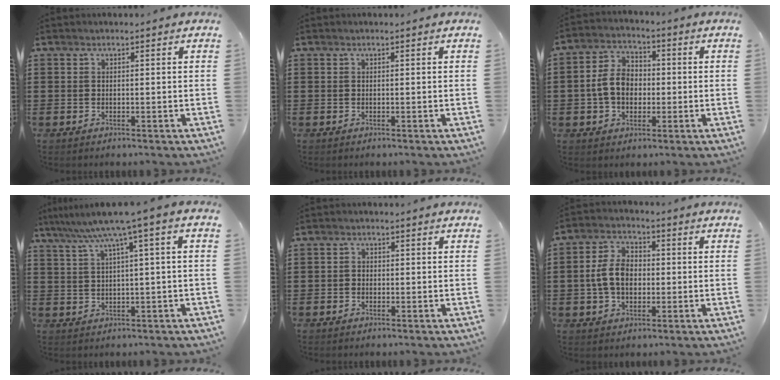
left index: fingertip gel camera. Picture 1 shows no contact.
{"total": 0.0}
{"total": 7.1, "force": [-0.7, 5.3, 4.7], "torque": [-0.116, 0.009, -0.020]}
{"total": 5.9, "force": [2.3, -0.5, 5.4], "torque": [-0.109, -0.015, 0.032]}
{"total": 1.2, "force": [-0.6, 1.0, 0.3], "torque": [-0.008, 0.003, -0.014]}
{"total": 6.9, "force": [-0.5, 4.7, 5.1], "torque": [-0.129, 0.007, -0.018]}